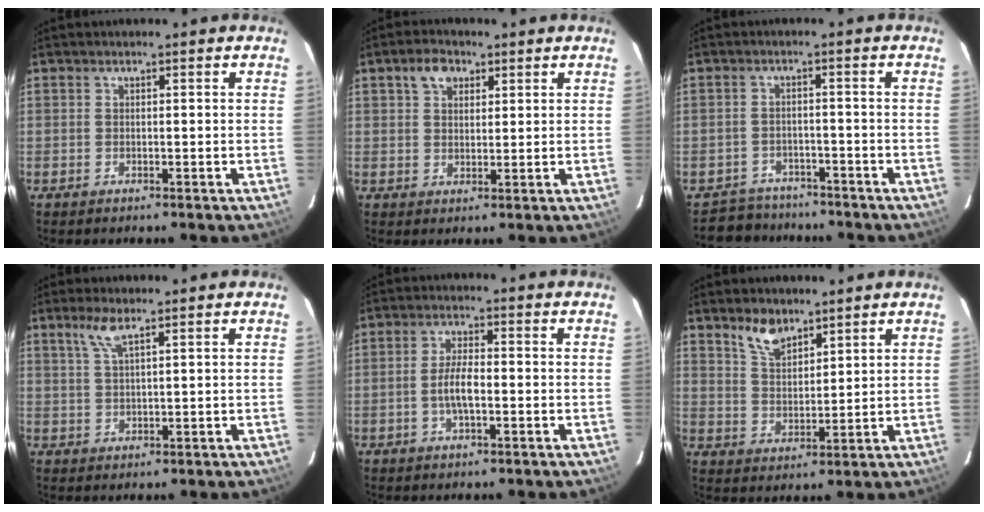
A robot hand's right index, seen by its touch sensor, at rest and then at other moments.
{"total": 4.5, "force": [2.3, 3.1, 2.4], "torque": [-0.037, 0.014, 0.041]}
{"total": 6.8, "force": [-5.9, 3.3, 0.3], "torque": [-0.023, 0.012, -0.090]}
{"total": 3.8, "force": [2.5, 0.6, 2.8], "torque": [-0.058, 0.005, 0.053]}
{"total": 4.8, "force": [-1.2, 1.4, 4.4], "torque": [-0.089, 0.002, -0.022]}
{"total": 6.4, "force": [4.9, 2.7, 3.1], "torque": [-0.054, 0.007, 0.096]}